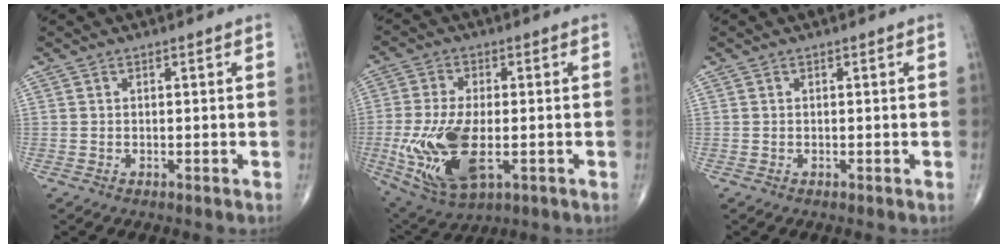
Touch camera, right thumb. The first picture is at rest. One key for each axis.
{"total": 15.8, "fx": -3.1, "fy": 7.8, "fz": 13.4, "tx": -0.282, "ty": -0.010, "tz": -0.041}
{"total": 0.0}